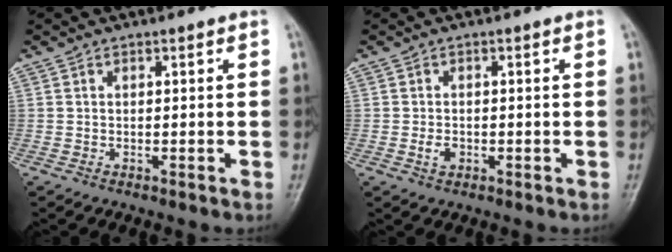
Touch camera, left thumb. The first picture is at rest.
{"total": 2.1, "force": [-0.6, 1.5, 1.3], "torque": [-0.020, 0.001, -0.012]}